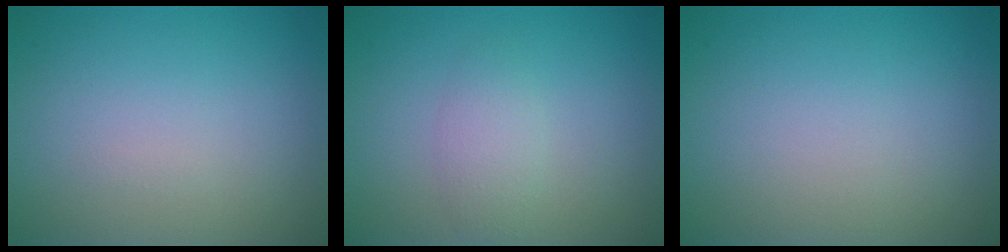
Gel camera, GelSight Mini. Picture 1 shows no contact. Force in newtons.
{"total": 1.8, "press": 1.8, "slide": 0.1}
{"total": 0.0}